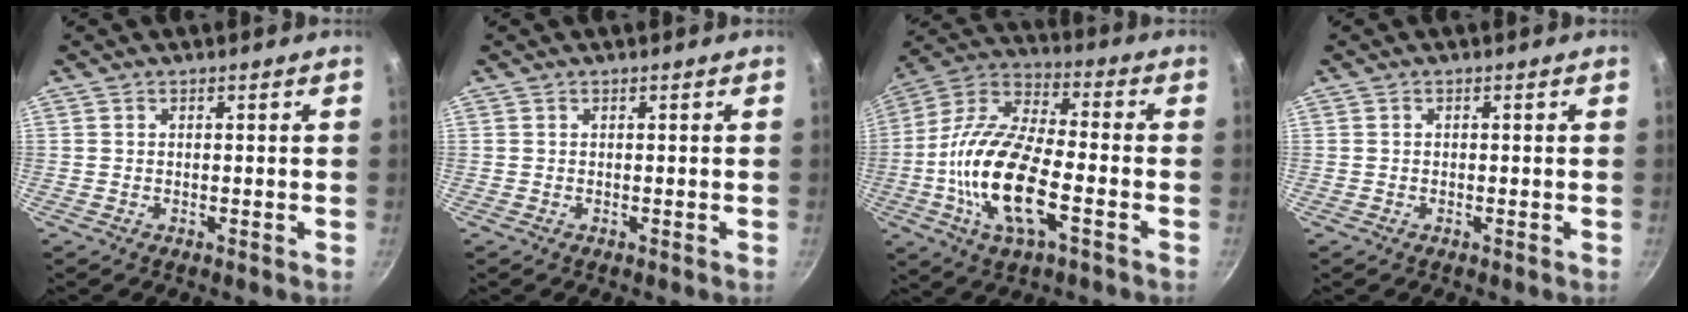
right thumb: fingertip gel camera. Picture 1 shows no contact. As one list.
[{"total": 0.0}, {"total": 19.3, "force": [-5.0, 8.0, 16.8], "torque": [-0.324, 0.028, -0.113]}, {"total": 0.0}]